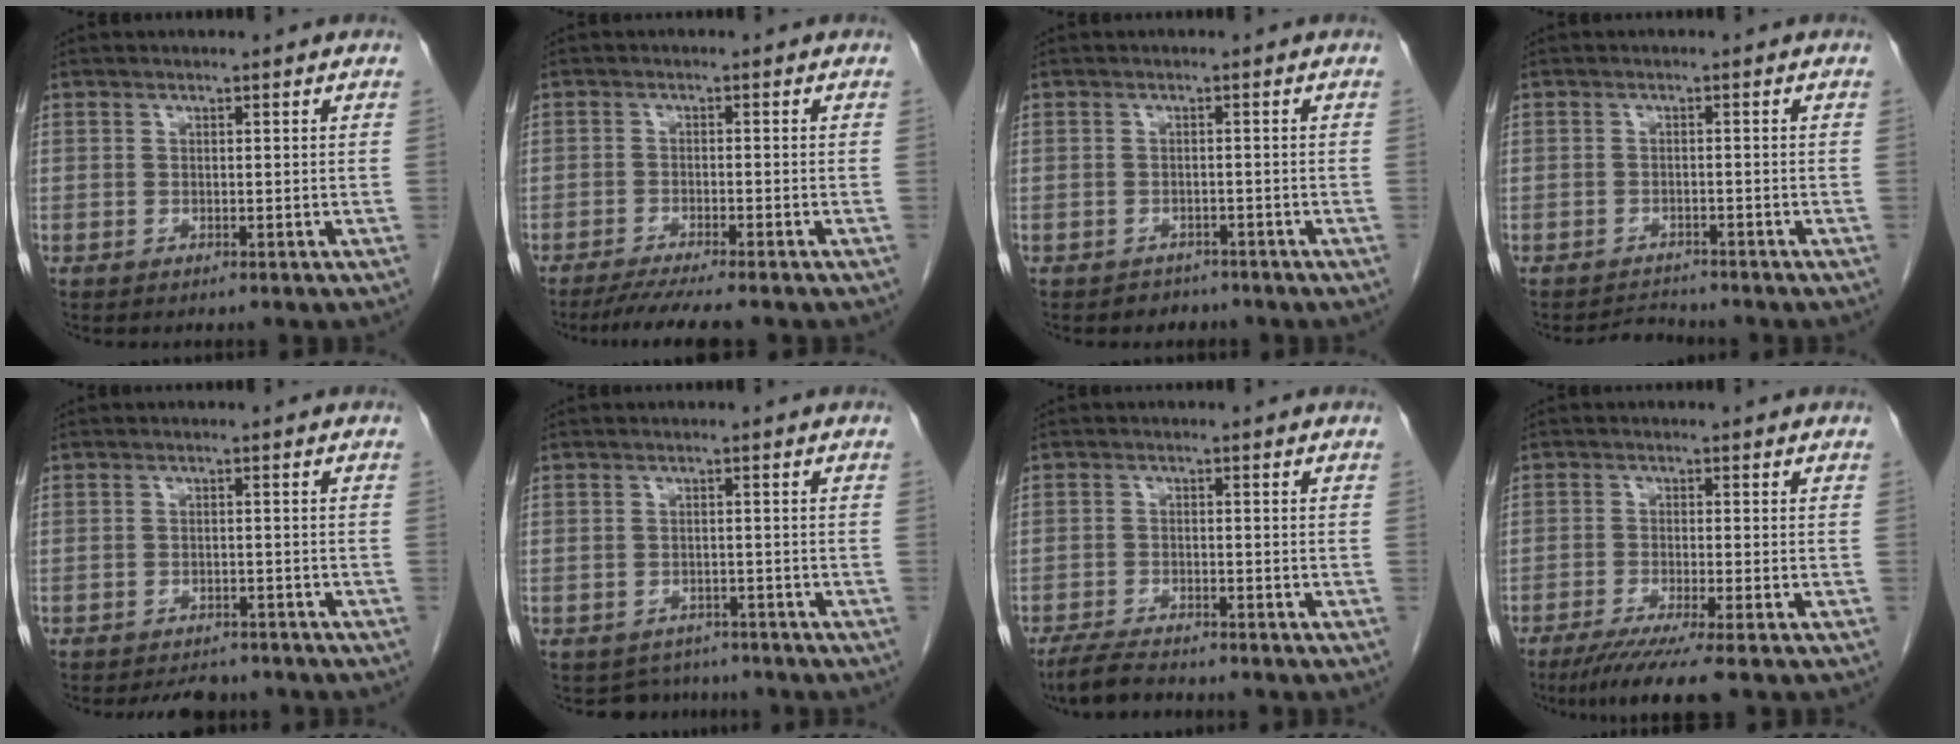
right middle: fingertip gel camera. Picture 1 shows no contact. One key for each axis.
{"total": 6.5, "fx": -5.5, "fy": -0.3, "fz": 3.5, "tx": -0.045, "ty": -0.016, "tz": -0.088}
{"total": 2.2, "fx": -1.8, "fy": 1.2, "fz": -0.2, "tx": -0.005, "ty": 0.005, "tz": -0.028}
{"total": 2.0, "fx": -2.0, "fy": 0.1, "fz": -0.5, "tx": 0.008, "ty": -0.010, "tz": -0.030}
{"total": 4.8, "fx": -4.2, "fy": 2.0, "fz": 1.0, "tx": -0.011, "ty": 0.000, "tz": -0.057}
{"total": 3.9, "fx": -3.4, "fy": 1.8, "fz": -0.6, "tx": 0.009, "ty": 0.009, "tz": -0.048}
{"total": 4.5, "fx": -4.0, "fy": 0.5, "fz": 2.0, "tx": -0.039, "ty": -0.015, "tz": -0.075}
{"total": 7.1, "fx": -5.3, "fy": -0.9, "fz": 4.6, "tx": -0.065, "ty": -0.019, "tz": -0.088}